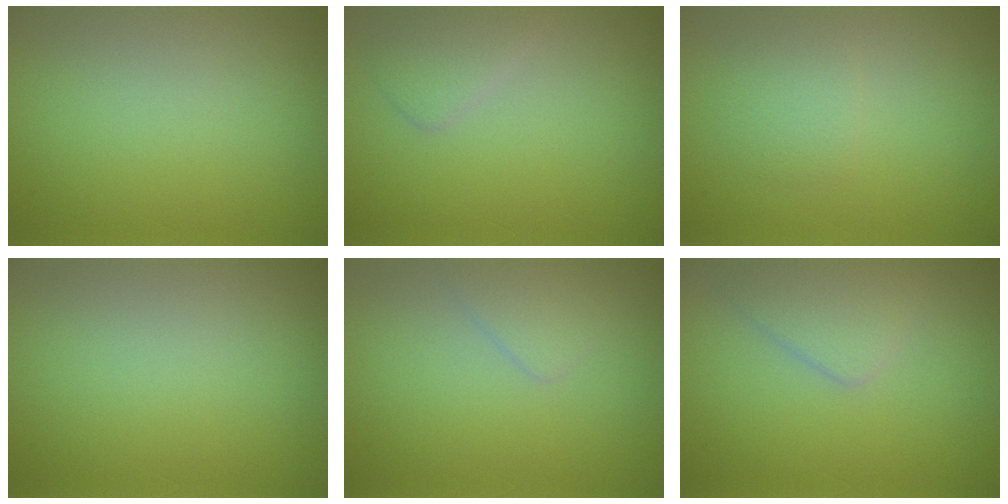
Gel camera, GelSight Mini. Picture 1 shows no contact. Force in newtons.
{"total": 1.9, "press": 1.9, "slide": 0.0}
{"total": 2.9, "press": 2.9, "slide": 0.2}
{"total": 0.0}
{"total": 1.3, "press": 1.3, "slide": 0.1}
{"total": 2.4, "press": 2.4, "slide": 0.2}